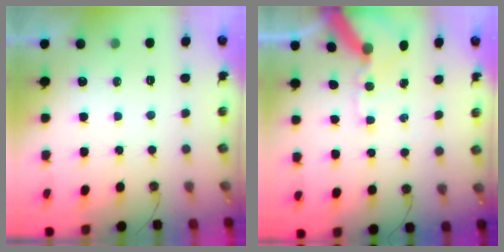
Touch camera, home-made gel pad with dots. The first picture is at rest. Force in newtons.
{"total": 12.5, "press": 12.4, "slide": 2.0}